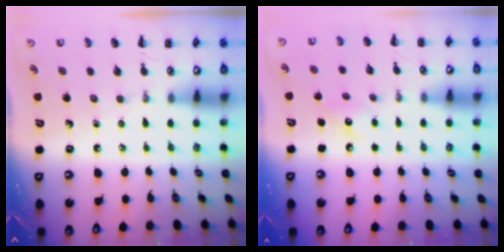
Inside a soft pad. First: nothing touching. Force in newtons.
{"total": 5.7, "press": 5.6, "slide": 1.1}